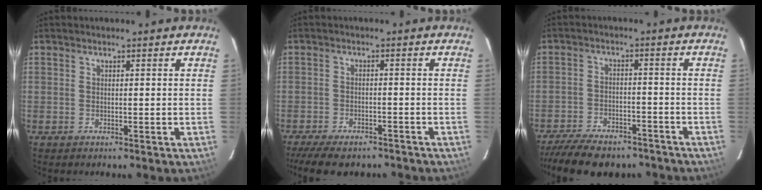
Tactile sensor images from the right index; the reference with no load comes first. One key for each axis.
{"total": 11.6, "fx": -9.5, "fy": 3.8, "fz": 5.4, "tx": -0.123, "ty": -0.024, "tz": -0.145}
{"total": 17.4, "fx": -14.3, "fy": 6.3, "fz": 7.6, "tx": -0.167, "ty": -0.010, "tz": -0.202}